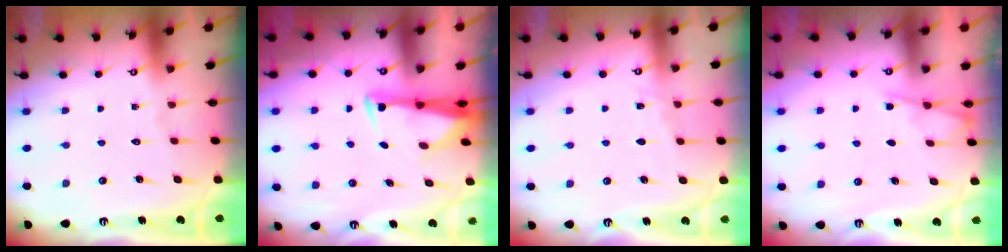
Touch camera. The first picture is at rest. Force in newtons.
{"total": 2.9, "press": 2.9, "slide": 0.6}
{"total": 2.8, "press": 2.7, "slide": 0.4}
{"total": 3.6, "press": 3.6, "slide": 0.6}